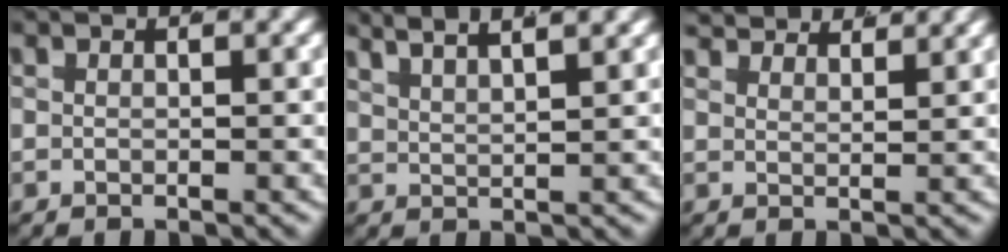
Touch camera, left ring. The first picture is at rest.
{"total": 5.4, "force": [3.8, 2.6, 2.8], "torque": [-0.052, 0.011, 0.053]}
{"total": 3.5, "force": [3.4, 0.3, 0.8], "torque": [-0.009, 0.004, 0.054]}